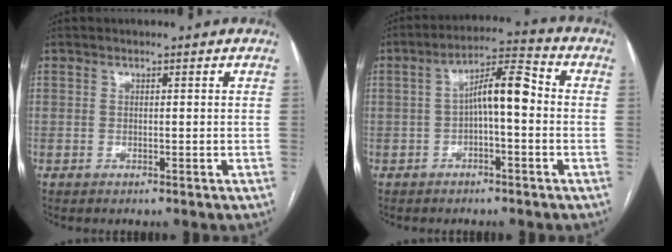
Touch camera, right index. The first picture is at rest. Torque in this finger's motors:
{"motor_torque": [1.34, -0.17, 0.34, 0.12]}